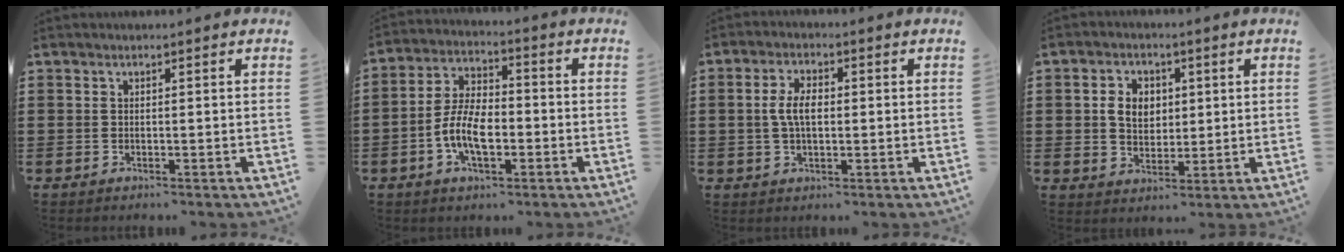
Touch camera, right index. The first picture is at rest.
{"total": 8.1, "force": [-2.4, 4.0, 6.6], "torque": [-0.154, -0.001, -0.052]}
{"total": 4.7, "force": [0.2, 2.3, 4.1], "torque": [-0.095, 0.002, -0.003]}
{"total": 5.0, "force": [0.8, 4.0, 3.0], "torque": [-0.064, 0.012, 0.009]}